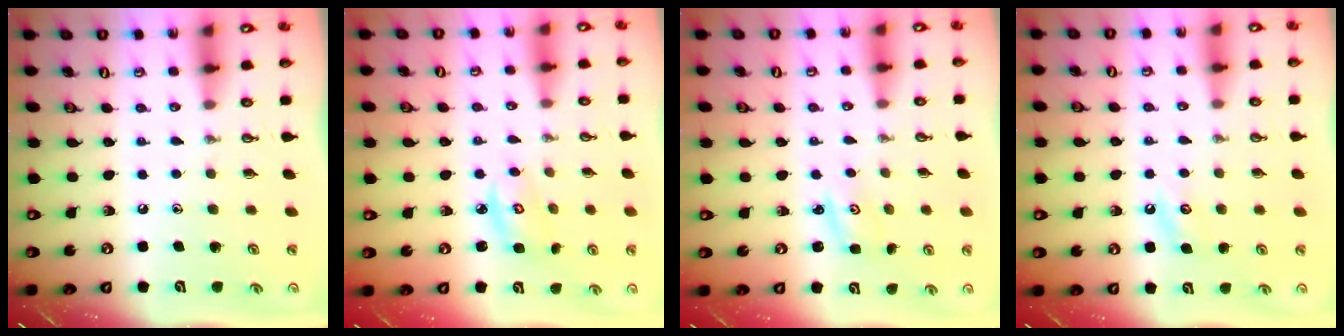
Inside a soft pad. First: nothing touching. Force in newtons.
{"total": 4.0, "press": 3.9, "slide": 0.3}
{"total": 1.8, "press": 1.8, "slide": 0.3}
{"total": 3.4, "press": 3.3, "slide": 0.4}